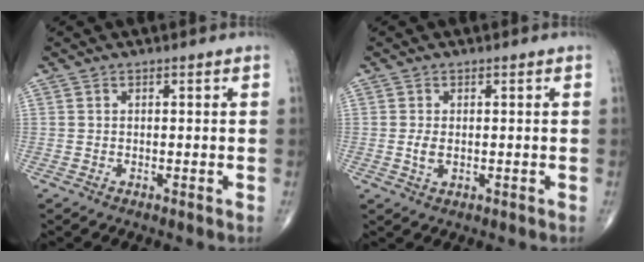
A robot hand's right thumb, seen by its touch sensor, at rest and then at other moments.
{"total": 2.1, "force": [-0.1, 1.2, 1.8], "torque": [-0.039, -0.005, 0.000]}